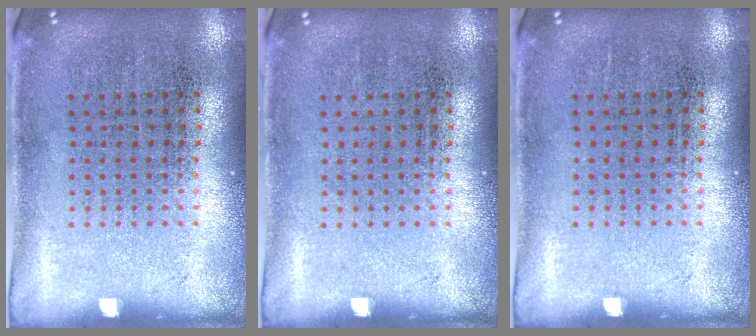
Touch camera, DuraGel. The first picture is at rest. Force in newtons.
{"total": 0.0}
{"total": 0.0}